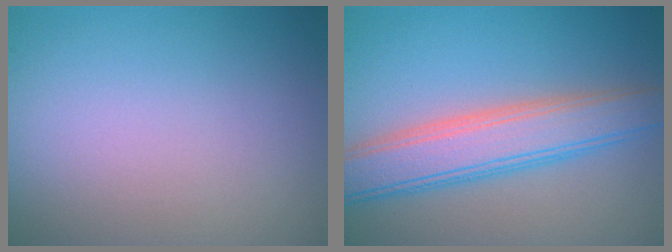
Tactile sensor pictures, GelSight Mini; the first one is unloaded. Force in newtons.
{"total": 5.9, "press": 5.8, "slide": 0.4}